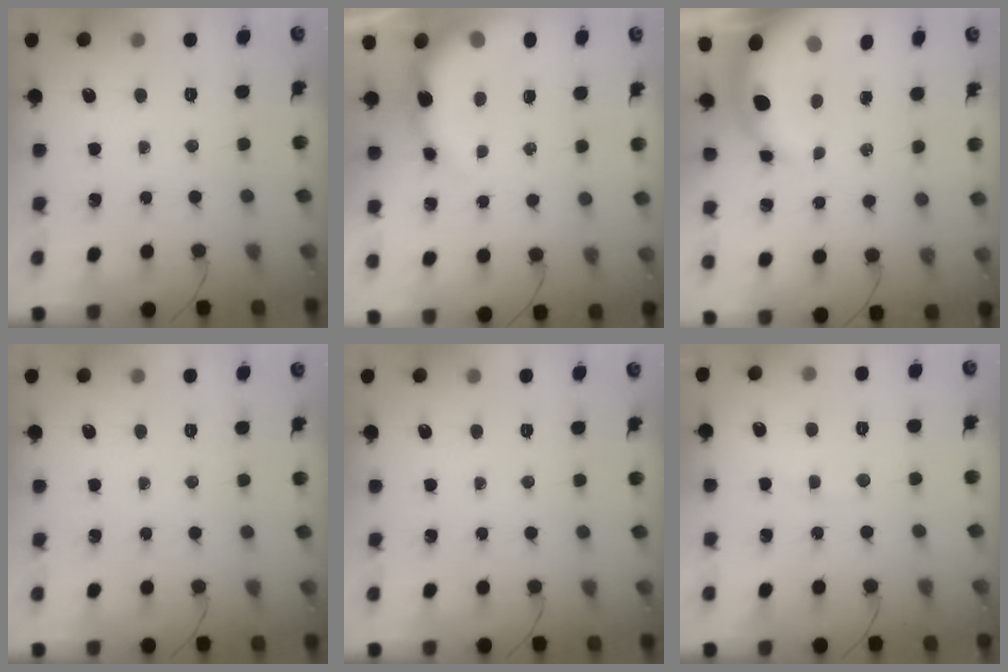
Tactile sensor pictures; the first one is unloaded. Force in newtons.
{"total": 9.7, "press": 9.6, "slide": 1.0}
{"total": 8.2, "press": 8.0, "slide": 1.5}
{"total": 0.0}
{"total": 0.0}
{"total": 6.4, "press": 6.3, "slide": 1.2}